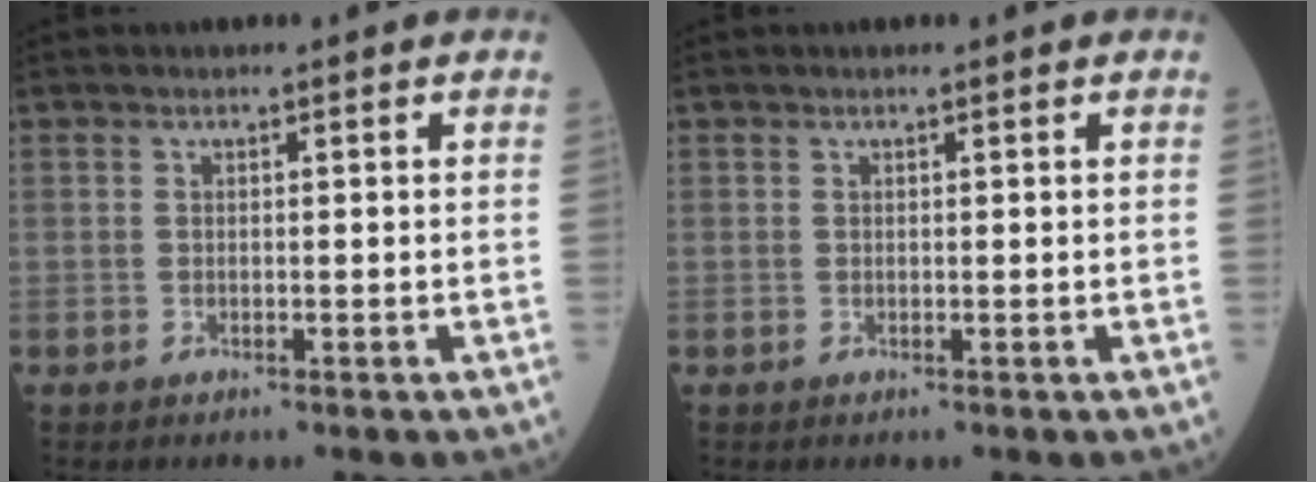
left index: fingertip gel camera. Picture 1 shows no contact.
{"total": 0.0}